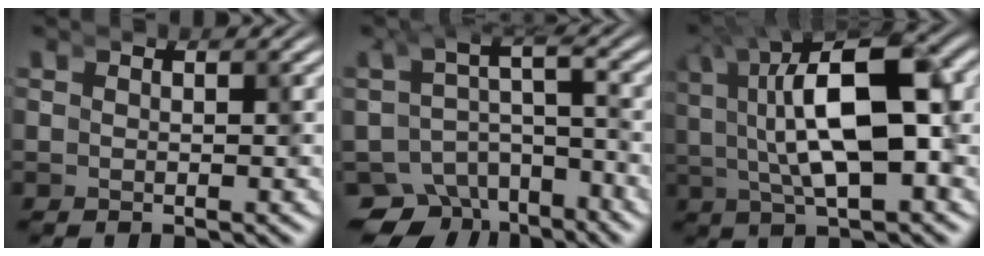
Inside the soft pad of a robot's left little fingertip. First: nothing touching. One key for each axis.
{"total": 8.4, "fx": -5.9, "fy": 5.3, "fz": 2.8, "tx": -0.043, "ty": -0.038, "tz": -0.097}
{"total": 8.5, "fx": -0.3, "fy": 4.4, "fz": 7.3, "tx": -0.120, "ty": -0.013, "tz": -0.004}